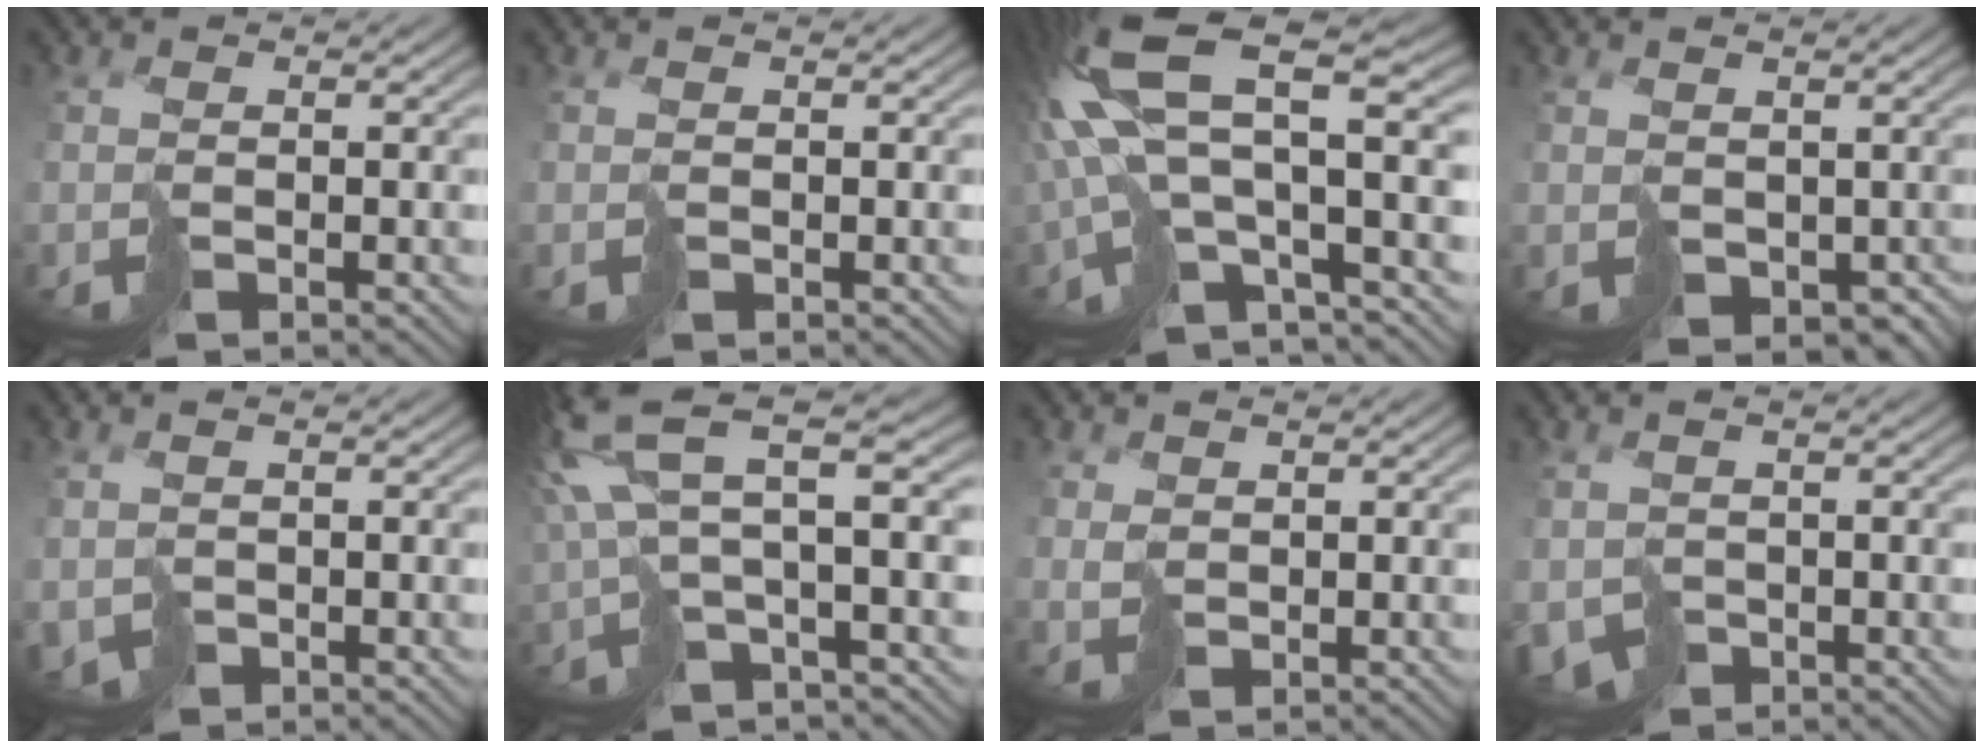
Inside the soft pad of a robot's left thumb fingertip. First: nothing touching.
{"total": 0.0}
{"total": 15.2, "force": [0.4, 5.0, 14.3], "torque": [-0.323, 0.001, 0.022]}
{"total": 2.9, "force": [0.4, 2.0, 2.1], "torque": [-0.047, -0.013, 0.011]}
{"total": 2.1, "force": [-0.4, 1.5, 1.4], "torque": [-0.044, -0.009, -0.009]}
{"total": 9.8, "force": [3.3, 2.6, 8.9], "torque": [-0.199, 0.025, 0.056]}
{"total": 1.6, "force": [0.9, 1.1, 0.7], "torque": [-0.023, 0.000, 0.021]}
{"total": 3.4, "force": [-1.1, 2.5, 2.1], "torque": [-0.059, -0.013, -0.024]}